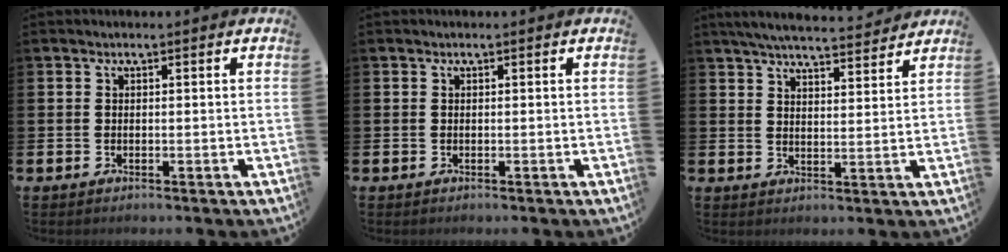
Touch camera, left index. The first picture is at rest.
{"total": 0.0}
{"total": 5.9, "force": [5.8, 0.6, 1.4], "torque": [-0.042, -0.031, 0.103]}